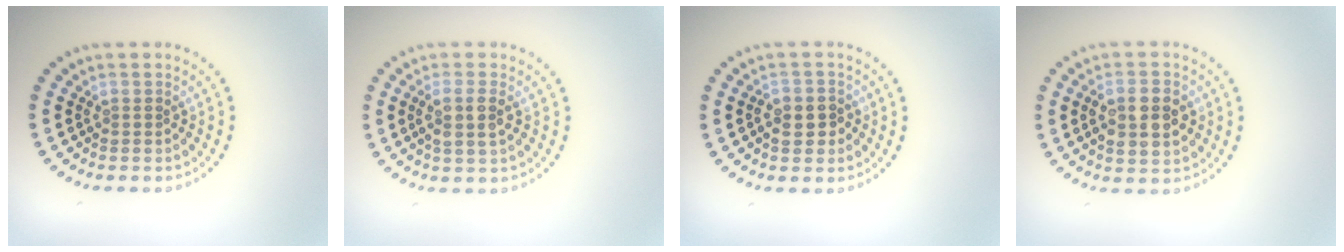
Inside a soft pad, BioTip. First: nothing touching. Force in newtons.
{"total": 2.5, "press": 2.2, "slide": 1.2}
{"total": 1.9, "press": 1.8, "slide": 0.6}
{"total": 4.3, "press": 4.2, "slide": 0.5}